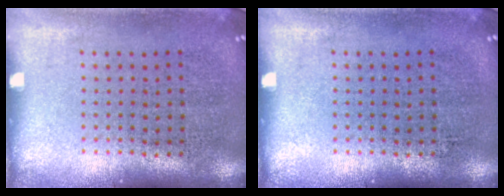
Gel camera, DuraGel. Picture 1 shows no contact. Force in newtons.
{"total": 0.0}